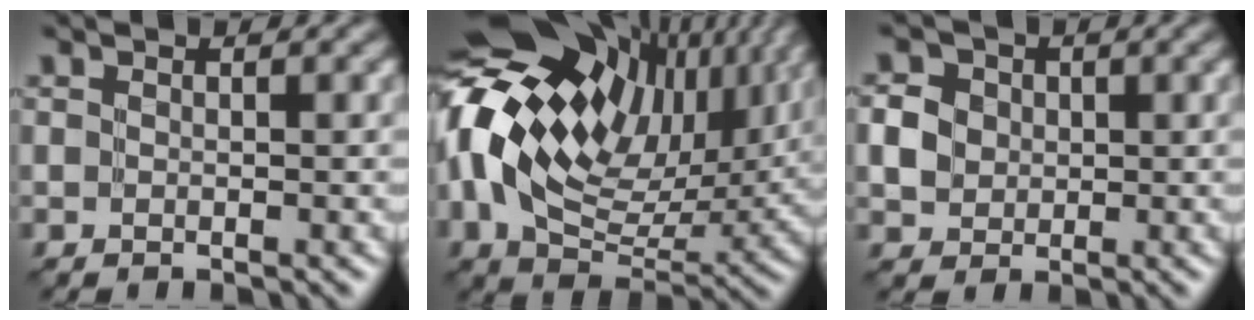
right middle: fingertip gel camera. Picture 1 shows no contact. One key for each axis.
{"total": 17.6, "fx": 5.9, "fy": 10.8, "fz": 12.6, "tx": -0.256, "ty": 0.025, "tz": 0.104}
{"total": 2.8, "fx": 0.0, "fy": 2.5, "fz": 1.1, "tx": -0.019, "ty": 0.002, "tz": 0.000}